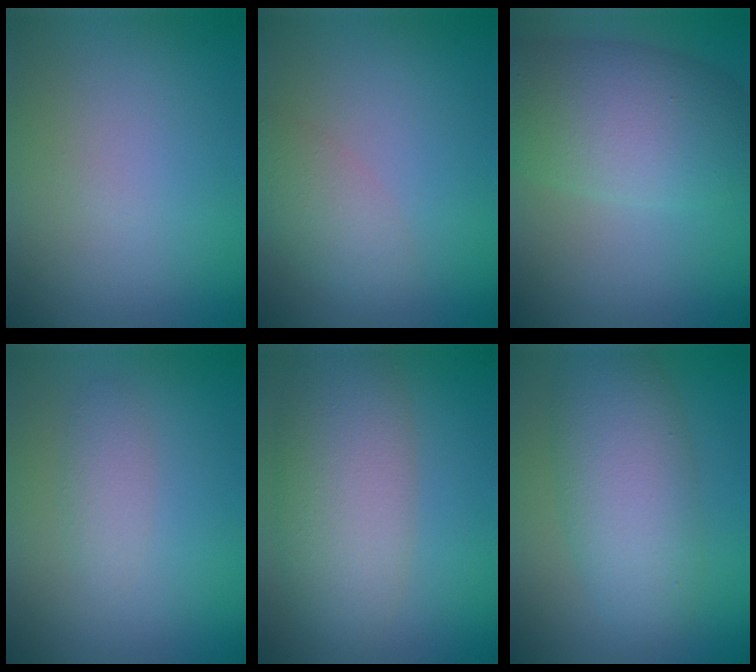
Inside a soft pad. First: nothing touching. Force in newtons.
{"total": 2.8, "press": 2.8, "slide": 0.1}
{"total": 8.6, "press": 8.6, "slide": 0.4}
{"total": 1.5, "press": 1.5, "slide": 0.1}
{"total": 7.0, "press": 7.0, "slide": 0.3}
{"total": 6.7, "press": 6.7, "slide": 0.1}